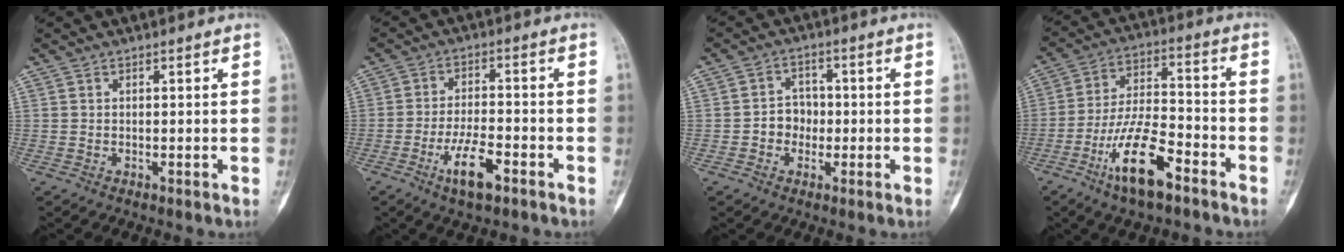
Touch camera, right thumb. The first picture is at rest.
{"total": 7.8, "force": [-4.0, 2.7, 6.1], "torque": [-0.113, 0.019, -0.068]}
{"total": 4.6, "force": [-0.9, 4.0, 1.9], "torque": [0.000, 0.015, -0.025]}
{"total": 13.6, "force": [-7.6, 4.7, 10.3], "torque": [-0.194, 0.051, -0.135]}